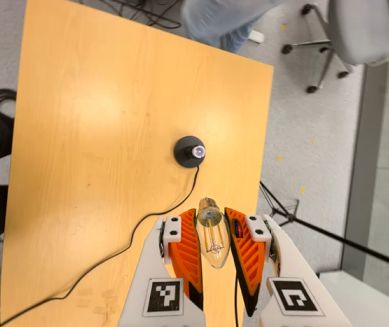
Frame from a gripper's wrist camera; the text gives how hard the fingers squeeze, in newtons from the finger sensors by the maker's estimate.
{"total": 21.5, "left": 23.4, "right": 19.6}